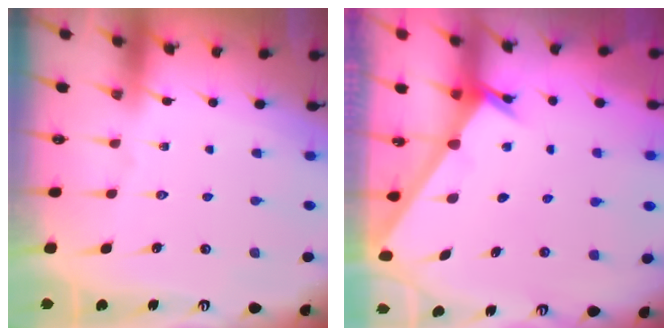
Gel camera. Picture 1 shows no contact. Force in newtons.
{"total": 2.4, "press": 2.4, "slide": 0.2}